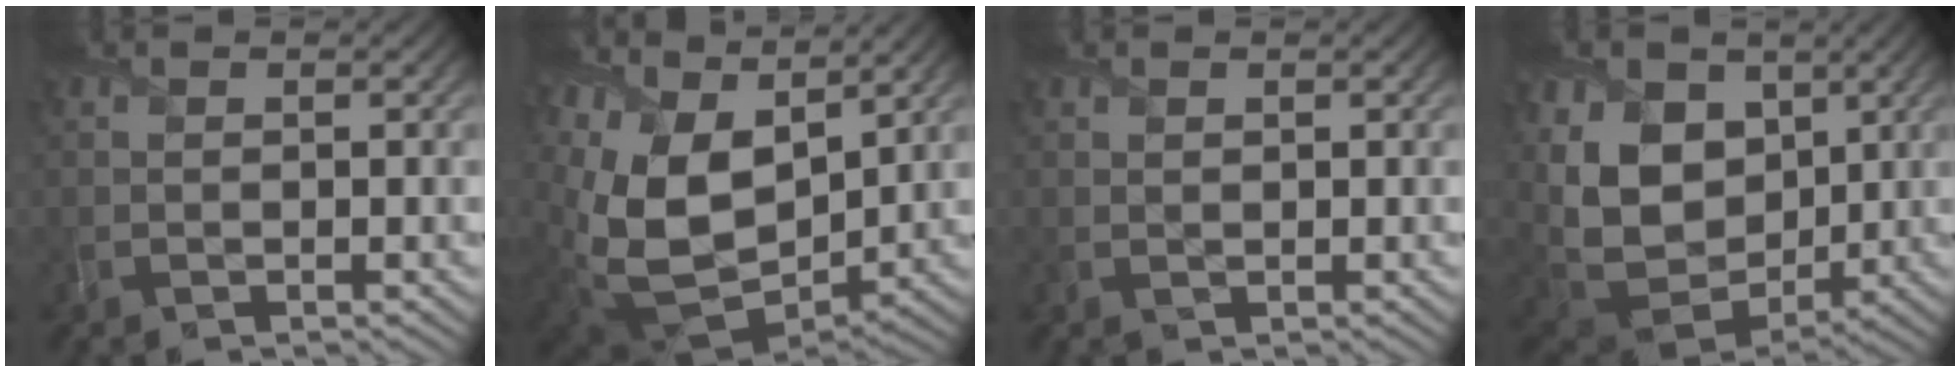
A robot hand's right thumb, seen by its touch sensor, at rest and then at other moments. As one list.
[{"total": 14.7, "force": [4.2, 9.4, 10.5], "torque": [-0.265, -0.011, 0.095]}, {"total": 0.6, "force": [0.4, 0.4, 0.0], "torque": [-0.004, -0.002, 0.010]}, {"total": 14.3, "force": [3.5, 10.4, 9.1], "torque": [-0.238, 0.018, 0.081]}]